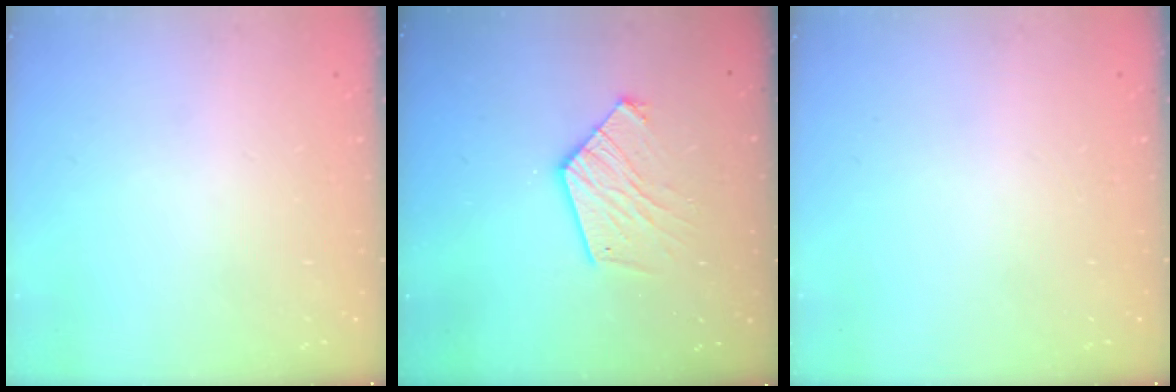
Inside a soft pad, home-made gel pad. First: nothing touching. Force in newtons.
{"total": 12.7, "press": 12.7, "slide": 1.2}
{"total": 0.0}